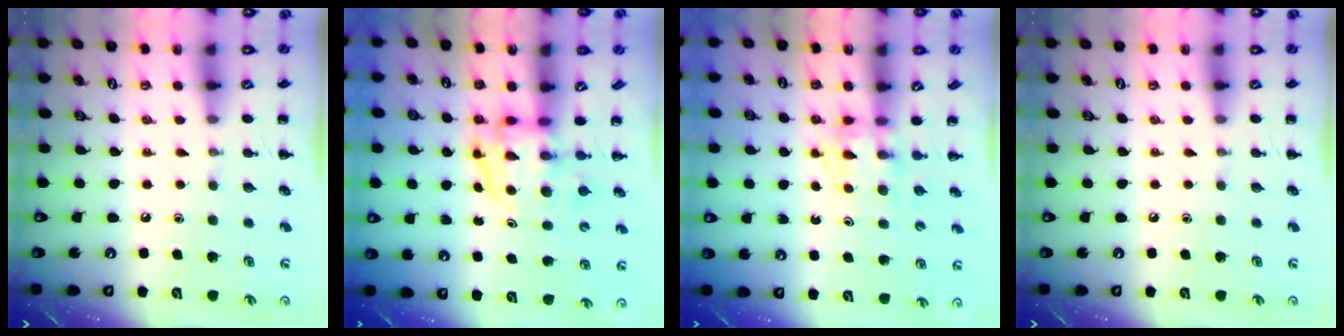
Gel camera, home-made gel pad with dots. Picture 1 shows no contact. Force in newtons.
{"total": 4.0, "press": 3.9, "slide": 0.6}
{"total": 2.4, "press": 2.2, "slide": 1.1}
{"total": 0.0}